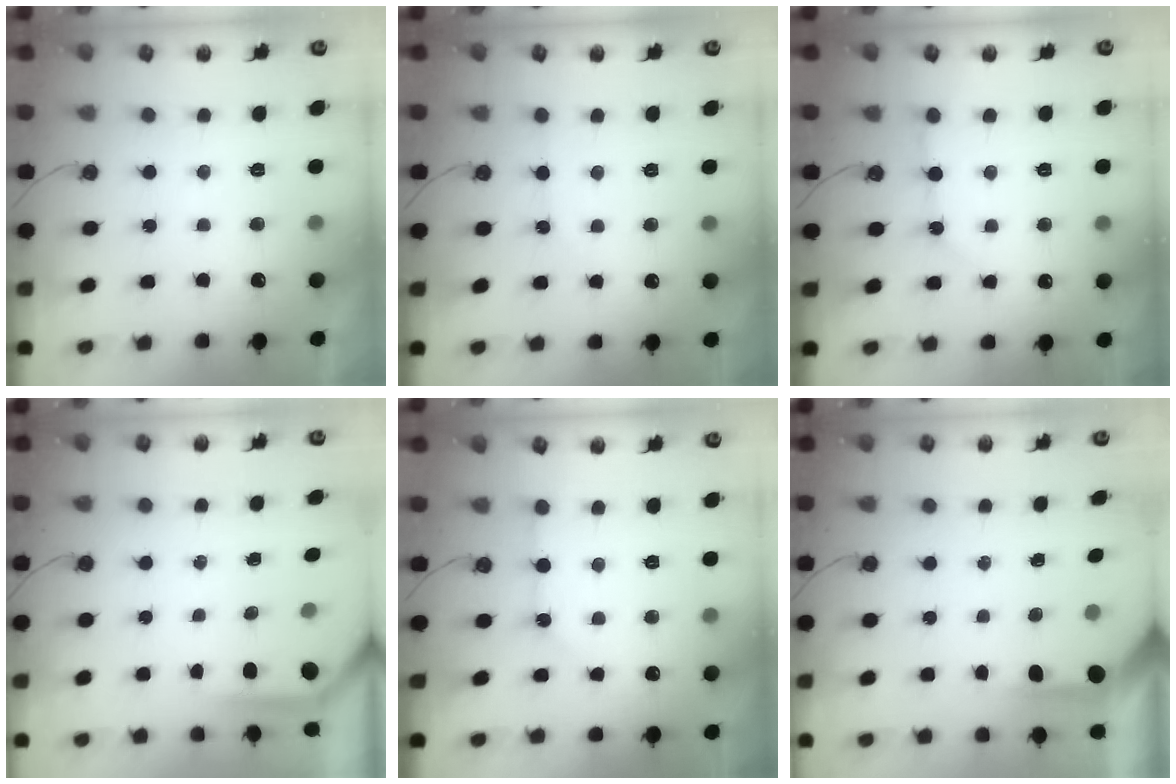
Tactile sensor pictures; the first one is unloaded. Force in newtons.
{"total": 2.4, "press": 2.4, "slide": 0.4}
{"total": 4.7, "press": 4.7, "slide": 0.5}
{"total": 3.9, "press": 3.9, "slide": 0.2}
{"total": 1.8, "press": 1.7, "slide": 0.3}
{"total": 4.0, "press": 4.0, "slide": 0.5}